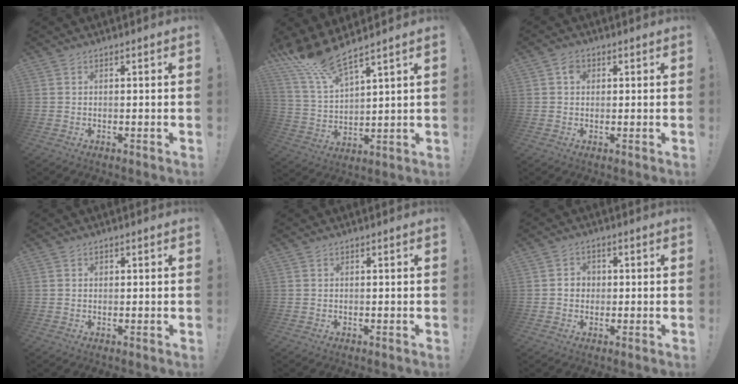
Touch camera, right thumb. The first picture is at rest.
{"total": 11.6, "force": [10.3, 1.4, 5.1], "torque": [-0.116, -0.064, 0.185]}
{"total": 2.4, "force": [0.4, 2.2, 1.1], "torque": [-0.015, 0.004, 0.005]}
{"total": 0.6, "force": [0.3, 0.6, 0.1], "torque": [0.001, 0.001, 0.004]}
{"total": 0.0}
{"total": 3.5, "force": [-0.4, 3.2, 1.5], "torque": [-0.029, 0.010, -0.007]}